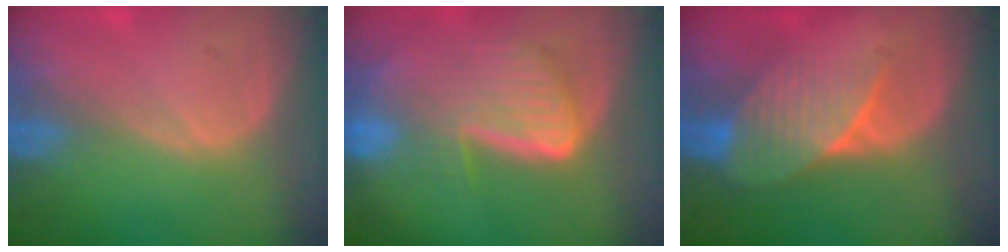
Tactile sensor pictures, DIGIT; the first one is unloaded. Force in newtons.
{"total": 9.1, "press": 8.0, "slide": 4.3}
{"total": 7.1, "press": 6.6, "slide": 2.7}